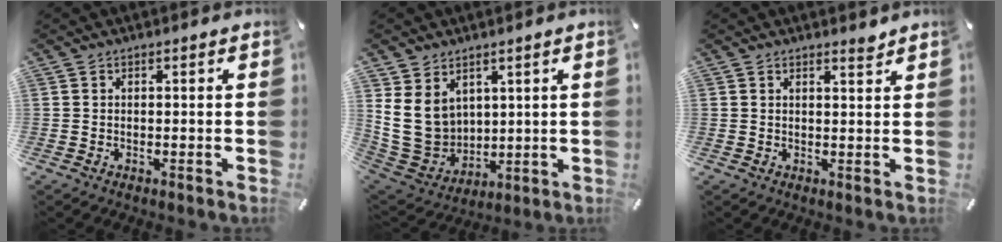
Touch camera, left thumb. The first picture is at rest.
{"total": 12.7, "force": [3.5, 10.7, 5.9], "torque": [-0.145, -0.028, 0.070]}
{"total": 1.7, "force": [1.6, 0.3, 0.4], "torque": [0.008, -0.013, 0.028]}